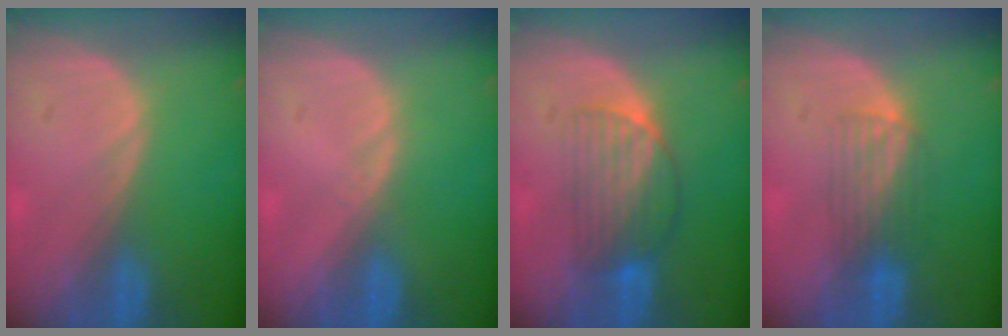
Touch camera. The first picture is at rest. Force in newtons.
{"total": 0.7, "press": 0.5, "slide": 0.4}
{"total": 6.5, "press": 5.9, "slide": 2.6}
{"total": 4.0, "press": 3.8, "slide": 1.1}